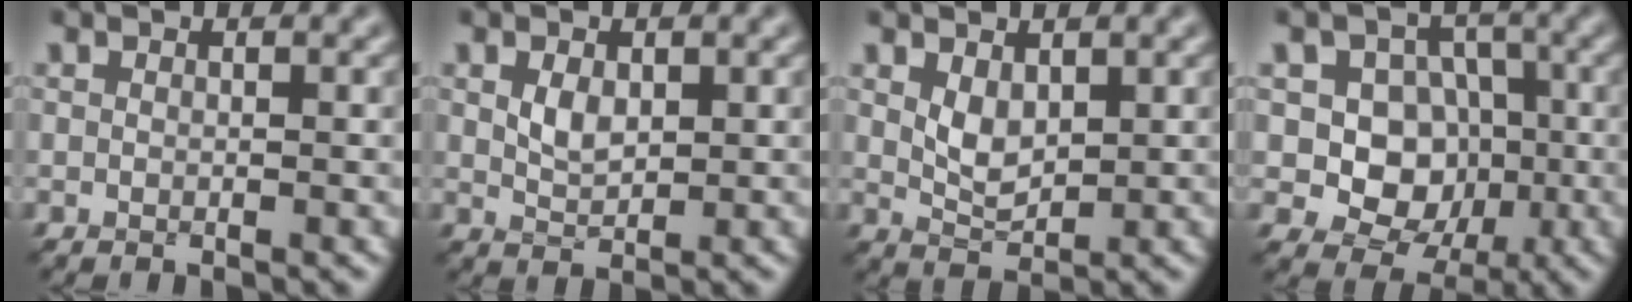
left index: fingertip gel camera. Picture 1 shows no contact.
{"total": 1.9, "force": [0.5, 1.2, 1.4], "torque": [-0.034, -0.001, 0.011]}
{"total": 2.3, "force": [0.8, 1.3, 1.7], "torque": [-0.041, -0.004, 0.020]}
{"total": 7.9, "force": [-0.4, 6.9, 3.8], "torque": [-0.054, 0.019, -0.033]}